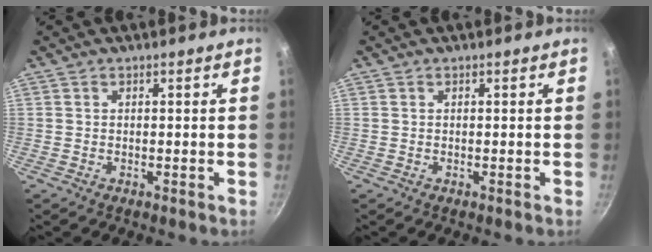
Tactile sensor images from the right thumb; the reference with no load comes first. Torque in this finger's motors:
{"motor_torque": [-0.07, 0.07, -0.01, -0.01, 0.00]}